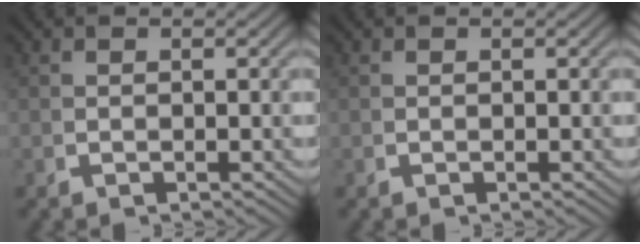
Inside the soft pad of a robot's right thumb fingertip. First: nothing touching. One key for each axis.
{"total": 0.0}